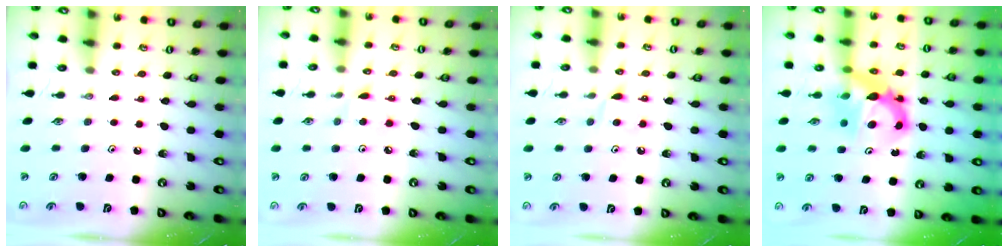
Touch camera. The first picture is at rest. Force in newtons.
{"total": 3.8, "press": 3.8, "slide": 0.6}
{"total": 5.6, "press": 5.6, "slide": 0.6}
{"total": 7.5, "press": 7.5, "slide": 0.4}